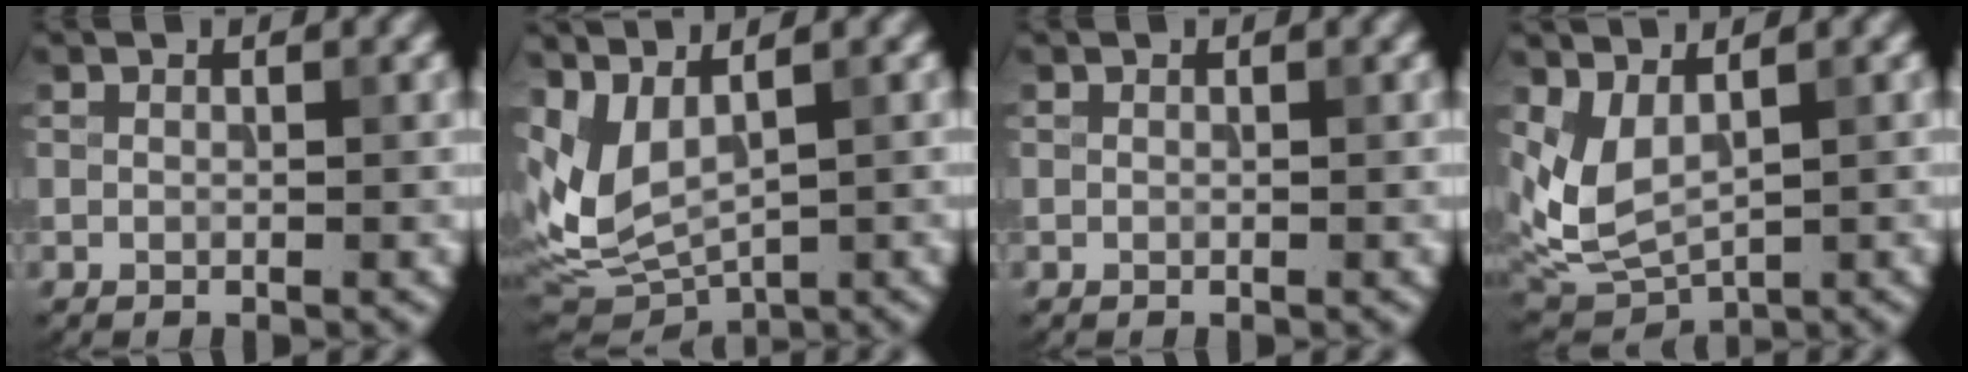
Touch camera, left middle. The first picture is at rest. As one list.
[{"total": 5.7, "force": [2.0, 2.7, 4.7], "torque": [-0.113, -0.006, 0.048]}, {"total": 0.0}, {"total": 4.0, "force": [1.5, 2.1, 3.0], "torque": [-0.073, -0.011, 0.038]}]